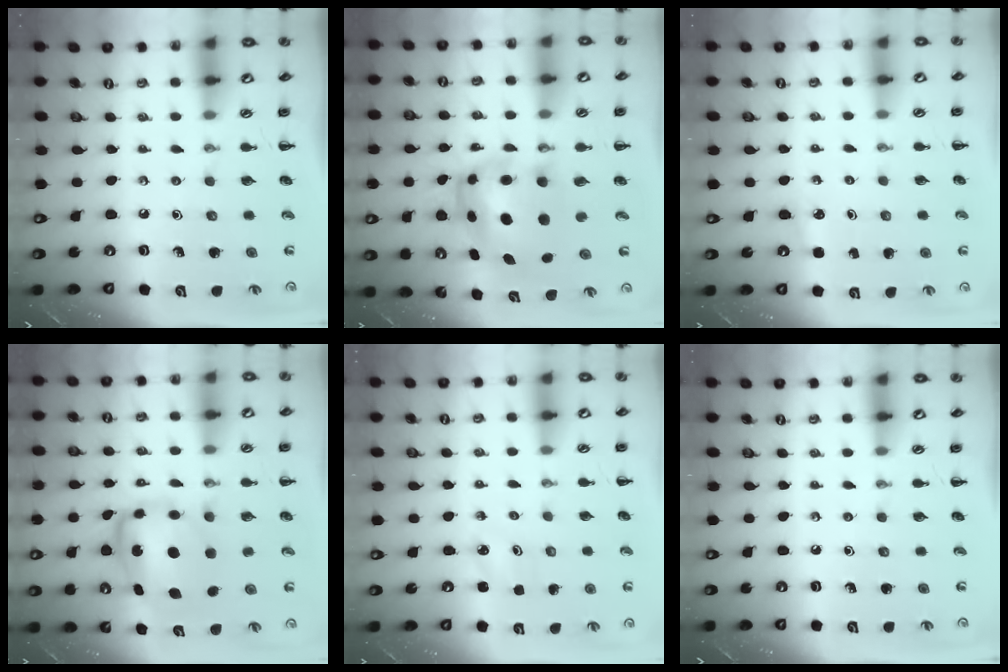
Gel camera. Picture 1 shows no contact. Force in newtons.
{"total": 6.7, "press": 6.5, "slide": 1.5}
{"total": 3.2, "press": 3.0, "slide": 1.0}
{"total": 7.4, "press": 7.2, "slide": 1.6}
{"total": 1.7, "press": 1.7, "slide": 0.2}
{"total": 0.0}